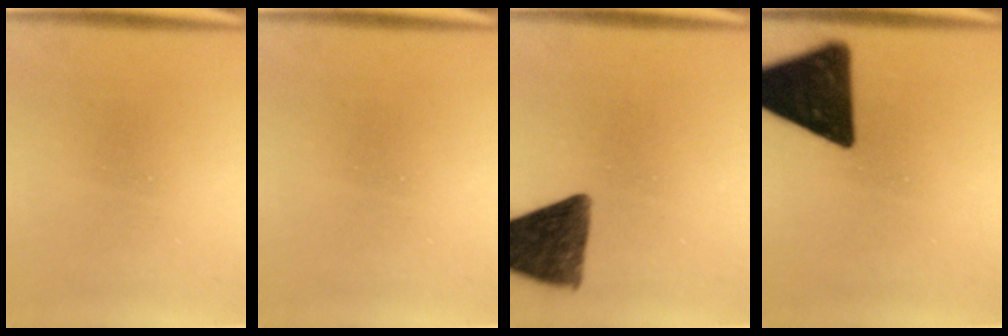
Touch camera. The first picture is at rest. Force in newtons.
{"total": 0.0}
{"total": 11.2}
{"total": 15.5}